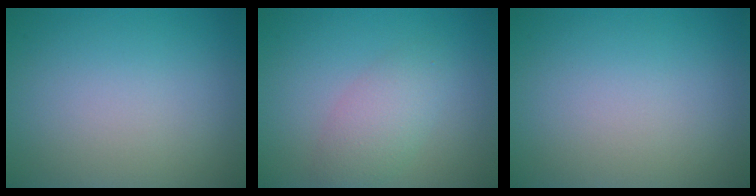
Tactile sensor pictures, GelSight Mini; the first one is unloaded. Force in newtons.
{"total": 3.0, "press": 3.0, "slide": 0.1}
{"total": 0.0}